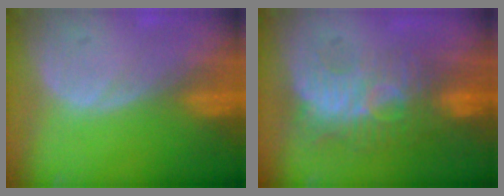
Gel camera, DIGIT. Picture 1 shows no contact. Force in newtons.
{"total": 9.3, "press": 8.6, "slide": 3.7}